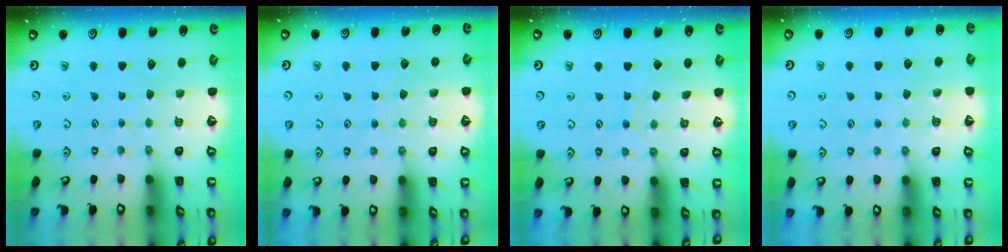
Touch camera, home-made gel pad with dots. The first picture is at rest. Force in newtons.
{"total": 4.6, "press": 4.5, "slide": 0.5}
{"total": 6.7, "press": 6.7, "slide": 0.4}
{"total": 7.0, "press": 7.0, "slide": 0.5}